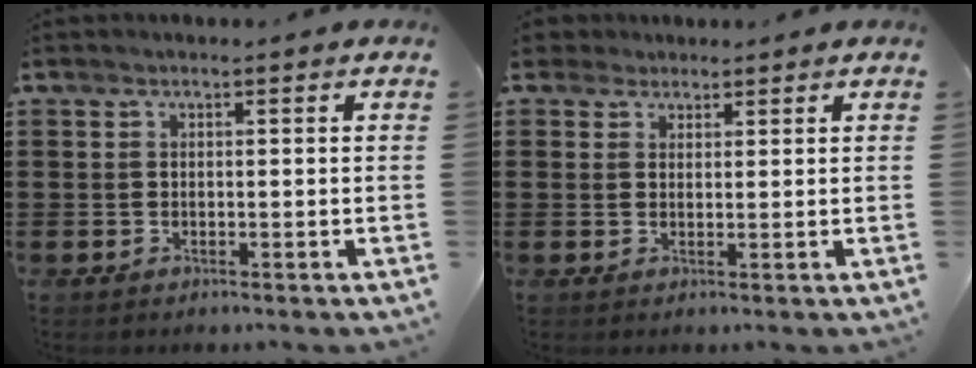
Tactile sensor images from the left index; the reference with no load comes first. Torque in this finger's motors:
{"motor_torque": [0.47, -0.31, 0.04, 0.01]}